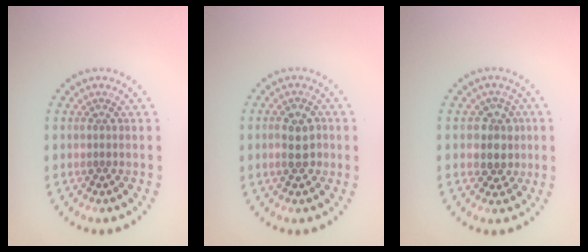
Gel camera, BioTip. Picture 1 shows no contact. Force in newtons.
{"total": 3.0, "press": 3.0, "slide": 0.2}
{"total": 3.0, "press": 2.7, "slide": 1.3}